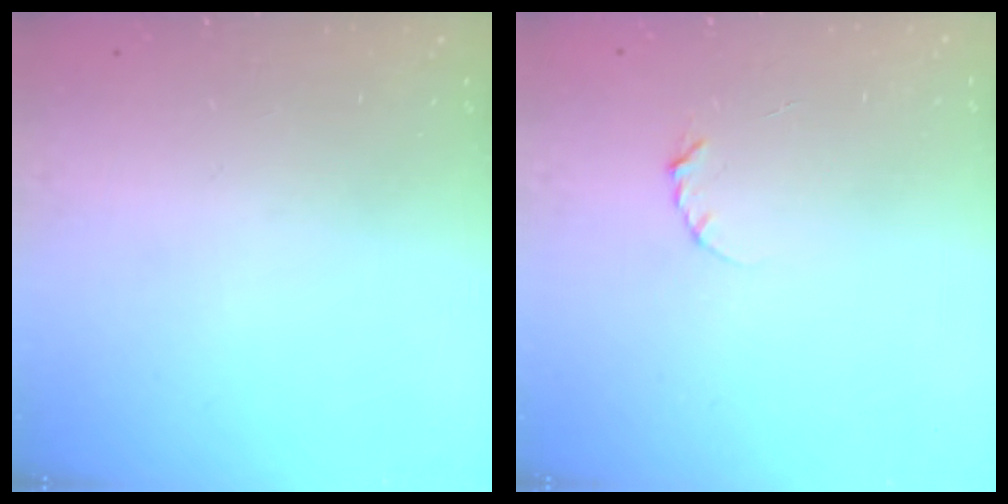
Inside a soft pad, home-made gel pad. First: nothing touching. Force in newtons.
{"total": 2.3, "press": 2.3, "slide": 0.4}